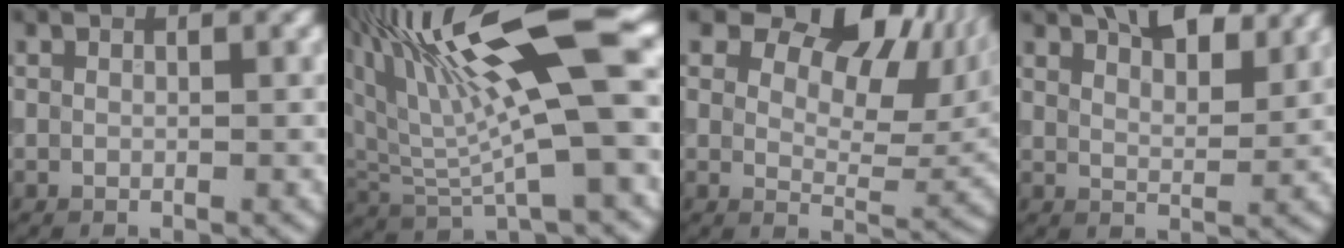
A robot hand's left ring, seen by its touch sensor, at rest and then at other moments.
{"total": 11.8, "force": [3.9, 3.1, 10.8], "torque": [-0.186, 0.008, 0.070]}
{"total": 12.6, "force": [7.4, 6.8, 7.6], "torque": [-0.090, 0.011, 0.108]}
{"total": 5.0, "force": [3.8, 1.8, 2.6], "torque": [-0.031, 0.012, 0.049]}